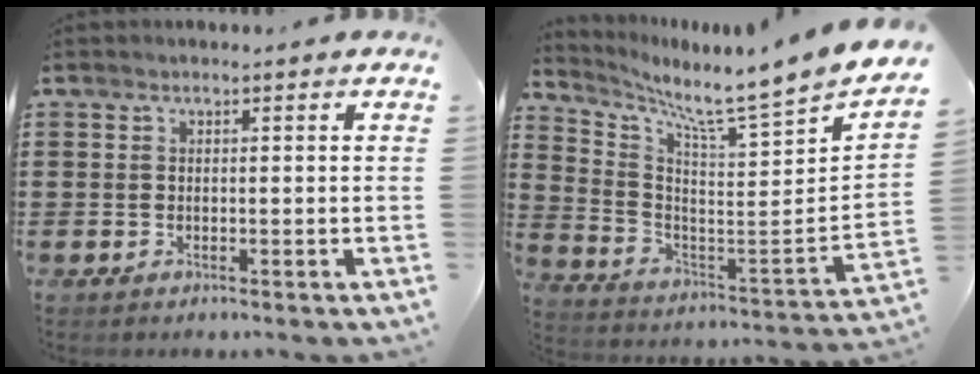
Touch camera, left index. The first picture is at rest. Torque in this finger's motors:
{"motor_torque": [0.85, -1.29, 0.48, 0.17]}